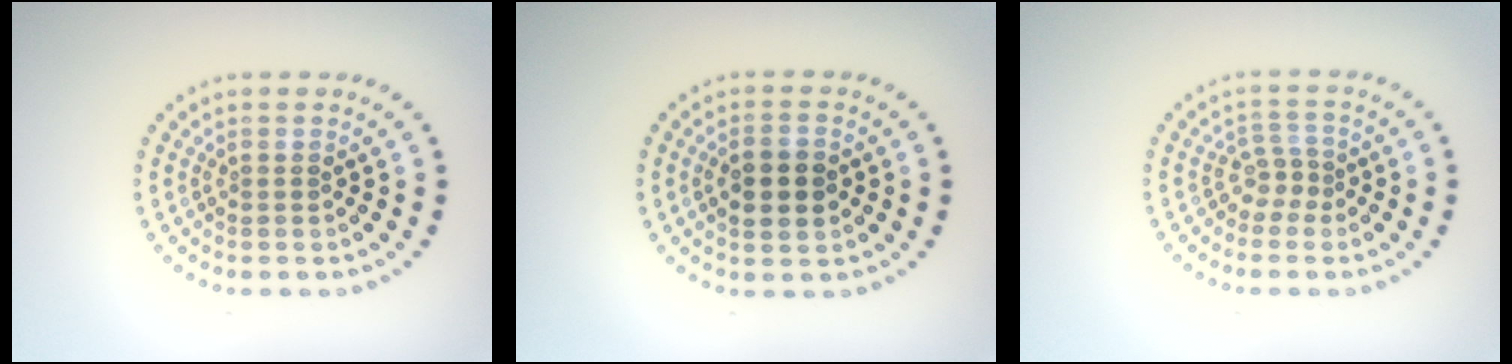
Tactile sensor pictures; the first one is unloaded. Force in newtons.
{"total": 3.7, "press": 3.7, "slide": 0.2}
{"total": 1.9, "press": 1.3, "slide": 1.4}